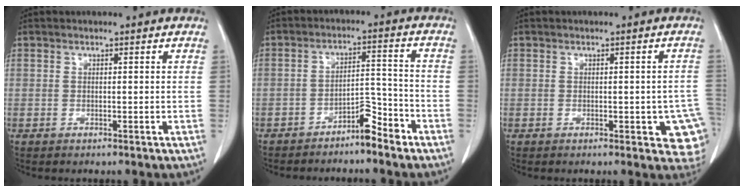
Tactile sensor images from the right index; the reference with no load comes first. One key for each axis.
{"total": 5.2, "fx": -4.2, "fy": 1.1, "fz": 2.9, "tx": -0.040, "ty": 0.014, "tz": -0.072}
{"total": 6.5, "fx": -1.7, "fy": 2.6, "fz": 5.8, "tx": -0.044, "ty": 0.006, "tz": -0.017}